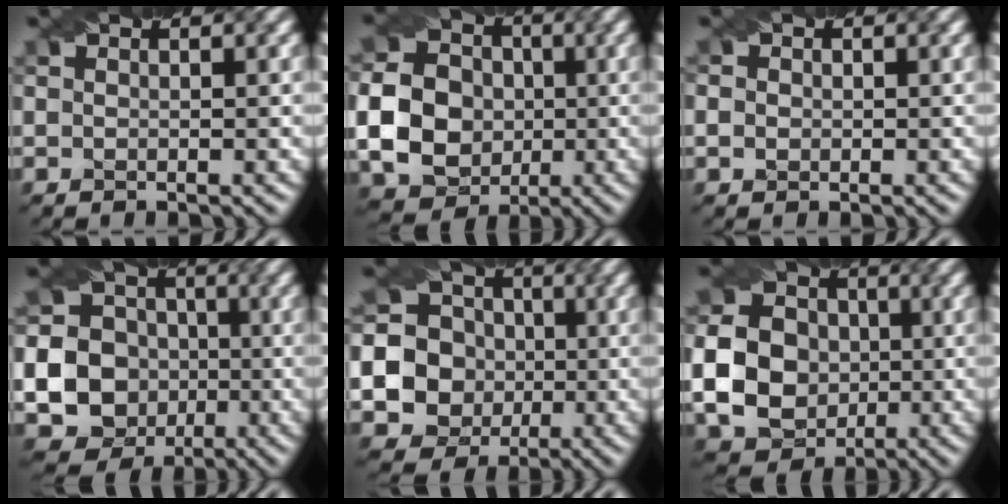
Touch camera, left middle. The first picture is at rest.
{"total": 12.0, "force": [-1.0, 11.0, 4.8], "torque": [-0.123, -0.012, -0.032]}
{"total": 1.8, "force": [0.3, 1.6, 0.8], "torque": [-0.007, 0.013, -0.005]}
{"total": 19.1, "force": [-4.1, 18.0, 4.9], "torque": [-0.143, -0.018, -0.096]}
{"total": 15.5, "force": [-1.7, 14.8, 4.1], "torque": [-0.116, 0.005, -0.054]}
{"total": 10.6, "force": [-1.0, 9.3, 5.0], "torque": [-0.112, -0.016, -0.030]}